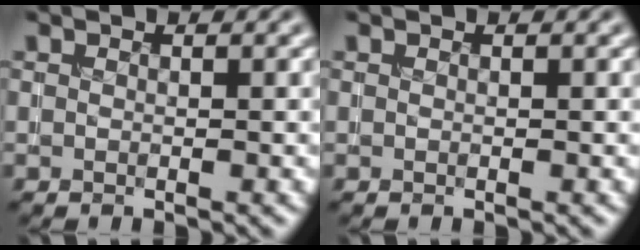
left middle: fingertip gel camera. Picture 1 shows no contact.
{"total": 0.0}